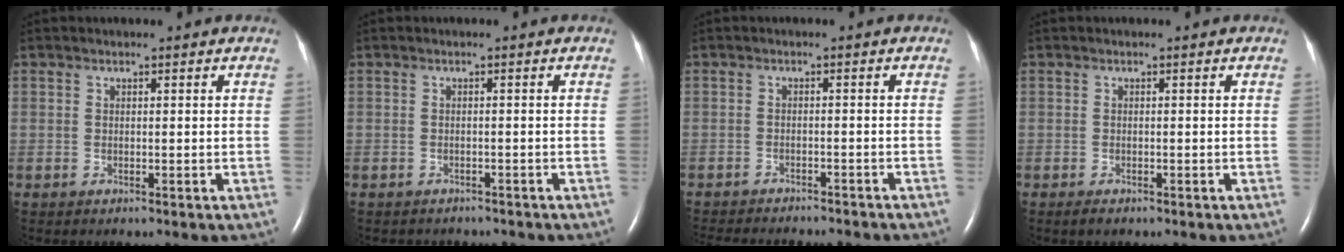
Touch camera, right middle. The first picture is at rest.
{"total": 3.8, "force": [-3.4, 1.6, 0.6], "torque": [-0.011, 0.000, -0.038]}
{"total": 15.3, "force": [-13.6, 3.4, 5.9], "torque": [-0.122, -0.021, -0.170]}
{"total": 1.0, "force": [-0.7, 0.4, 0.5], "torque": [-0.014, -0.002, -0.008]}